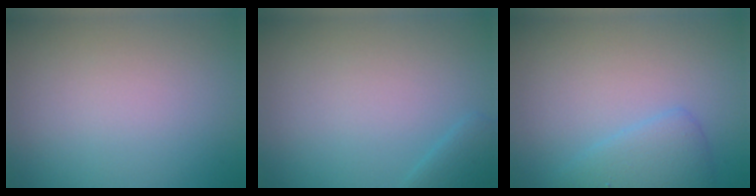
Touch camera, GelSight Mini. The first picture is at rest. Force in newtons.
{"total": 1.4, "press": 1.4, "slide": 0.1}
{"total": 2.6, "press": 2.6, "slide": 0.2}